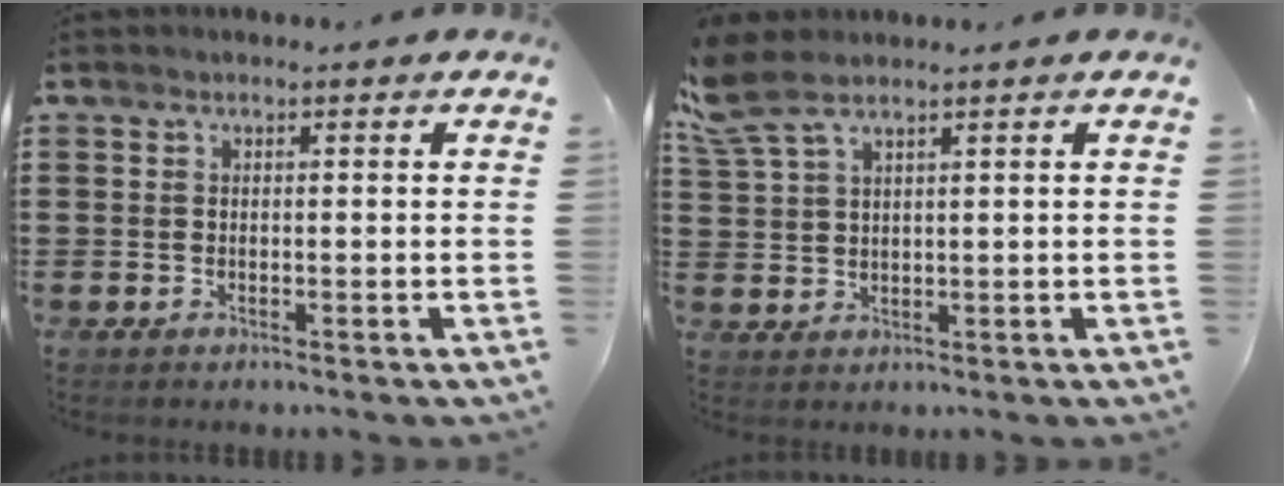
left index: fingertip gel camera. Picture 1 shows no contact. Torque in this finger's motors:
{"motor_torque": [0.46, -0.60, 0.64, 0.19]}